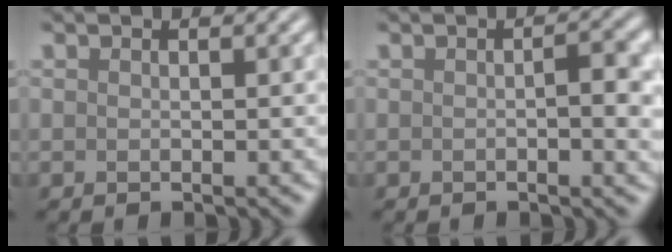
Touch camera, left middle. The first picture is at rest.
{"total": 2.6, "force": [-0.2, 0.6, 2.5], "torque": [-0.037, -0.001, -0.003]}